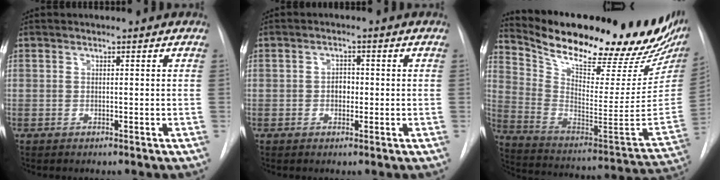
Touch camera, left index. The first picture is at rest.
{"total": 2.0, "force": [-0.2, 1.5, 1.4], "torque": [-0.019, 0.005, -0.004]}
{"total": 31.1, "force": [24.8, 7.6, 17.2], "torque": [-0.285, -0.051, 0.349]}